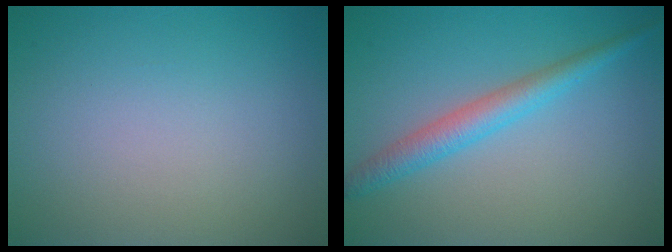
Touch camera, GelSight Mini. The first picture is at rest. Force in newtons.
{"total": 3.1, "press": 3.1, "slide": 0.1}